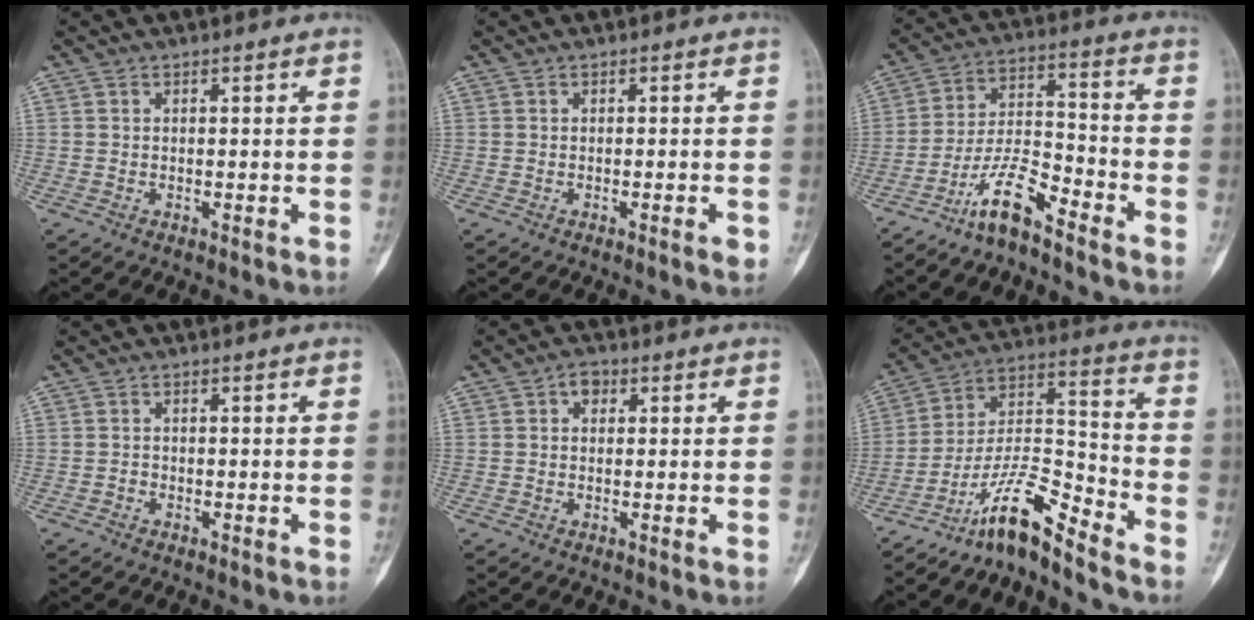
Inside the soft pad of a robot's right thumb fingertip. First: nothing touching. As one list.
[{"total": 1.5, "force": [-0.7, 0.2, 1.4], "torque": [-0.022, -0.003, -0.008]}, {"total": 9.4, "force": [-7.2, 2.2, 5.6], "torque": [-0.107, 0.070, -0.139]}, {"total": 0.6, "force": [-0.4, 0.4, 0.2], "torque": [0.000, 0.002, -0.011]}, {"total": 2.4, "force": [0.8, 1.9, 1.3], "torque": [-0.008, 0.005, 0.007]}, {"total": 12.0, "force": [-9.9, 1.9, 6.4], "torque": [-0.124, 0.102, -0.186]}]